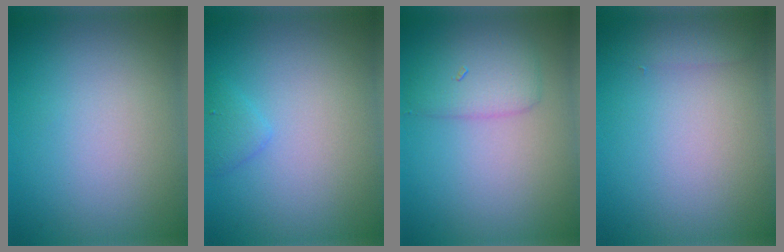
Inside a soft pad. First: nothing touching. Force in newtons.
{"total": 1.2, "press": 1.2, "slide": 0.1}
{"total": 2.9, "press": 2.9, "slide": 0.1}
{"total": 1.3, "press": 1.3, "slide": 0.1}